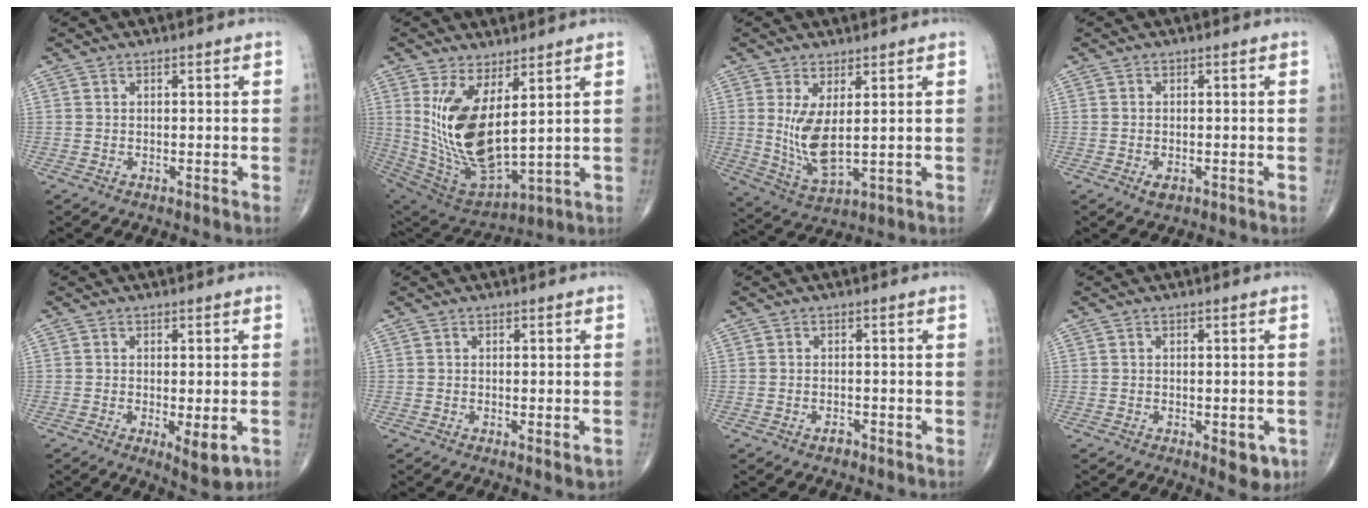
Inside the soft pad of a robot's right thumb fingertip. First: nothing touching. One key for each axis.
{"total": 16.5, "fx": 4.1, "fy": 6.9, "fz": 14.4, "tx": -0.282, "ty": -0.038, "tz": 0.105}
{"total": 8.4, "fx": 1.3, "fy": 3.2, "fz": 7.6, "tx": -0.155, "ty": -0.026, "tz": 0.039}
{"total": 1.7, "fx": -0.7, "fy": 1.0, "fz": 1.2, "tx": -0.017, "ty": 0.001, "tz": -0.009}
{"total": 5.6, "fx": -1.8, "fy": 1.9, "fz": 5.0, "tx": -0.075, "ty": -0.013, "tz": -0.023}
{"total": 2.3, "fx": -0.9, "fy": 0.8, "fz": 2.0, "tx": -0.022, "ty": -0.001, "tz": -0.010}
{"total": 1.1, "fx": -0.9, "fy": 0.6, "fz": 0.4, "tx": -0.005, "ty": 0.004, "tz": -0.014}
{"total": 4.3, "fx": -1.6, "fy": 2.0, "fz": 3.5, "tx": -0.026, "ty": -0.003, "tz": -0.016}